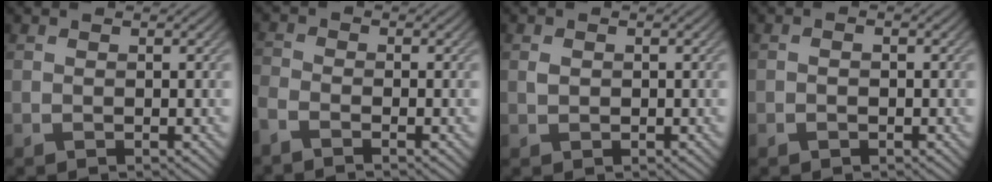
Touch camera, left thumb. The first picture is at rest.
{"total": 2.8, "force": [-2.3, 0.6, 1.4], "torque": [-0.036, -0.008, -0.060]}
{"total": 0.9, "force": [0.1, 0.7, 0.6], "torque": [-0.013, 0.001, -0.001]}
{"total": 0.7, "force": [-0.4, 0.4, 0.5], "torque": [-0.008, 0.002, -0.008]}